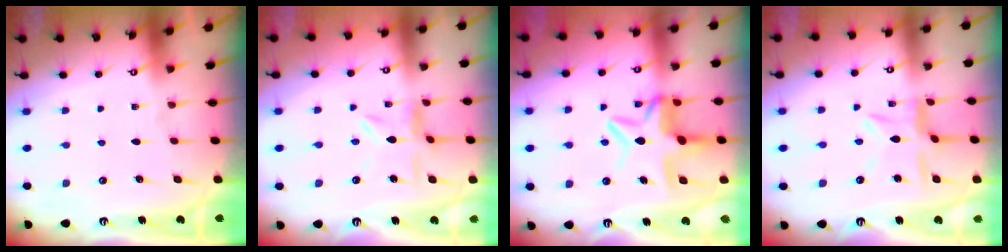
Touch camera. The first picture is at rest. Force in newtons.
{"total": 5.1, "press": 5.1, "slide": 0.5}
{"total": 10.4, "press": 10.3, "slide": 1.4}
{"total": 7.8, "press": 7.7, "slide": 0.8}